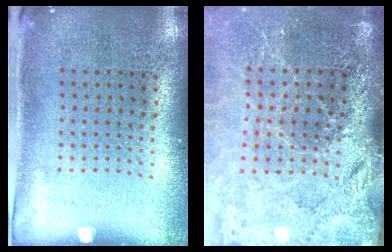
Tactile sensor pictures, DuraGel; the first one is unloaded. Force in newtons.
{"total": 4.0, "press": 3.3, "slide": 2.3}